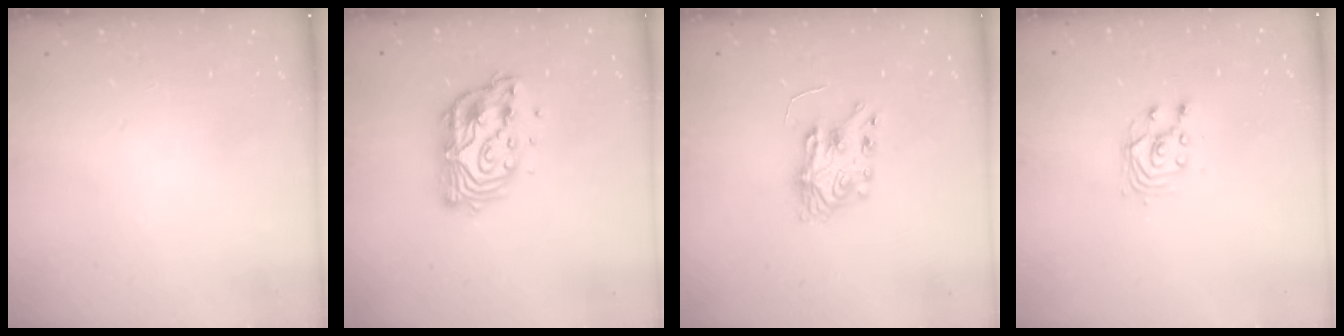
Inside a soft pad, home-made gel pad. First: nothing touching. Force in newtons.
{"total": 12.7, "press": 12.6, "slide": 1.0}
{"total": 7.5, "press": 7.5, "slide": 0.3}
{"total": 3.1, "press": 3.0, "slide": 0.3}